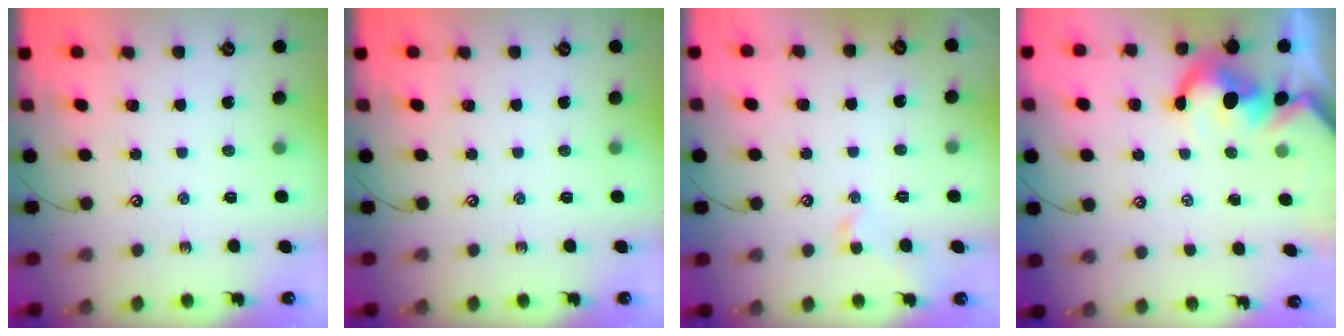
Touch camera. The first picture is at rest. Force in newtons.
{"total": 0.0}
{"total": 1.1, "press": 0.8, "slide": 0.7}
{"total": 3.8, "press": 3.7, "slide": 0.8}